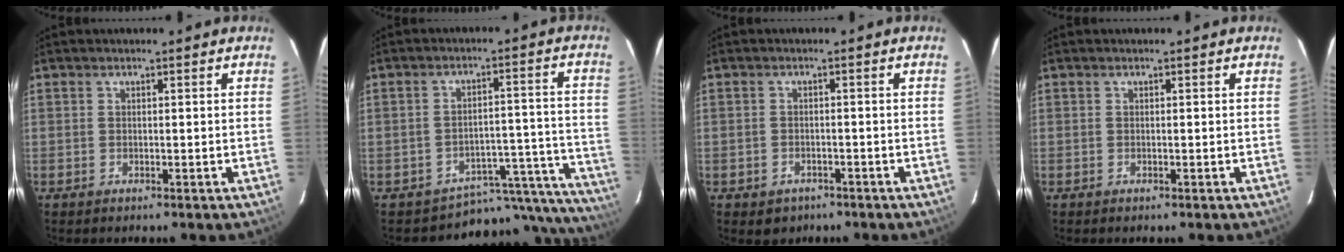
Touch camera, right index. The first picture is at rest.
{"total": 15.3, "force": [-13.8, 5.8, 3.1], "torque": [-0.014, 0.048, -0.180]}
{"total": 3.2, "force": [-1.9, 2.6, 0.7], "torque": [-0.022, 0.002, -0.021]}
{"total": 0.0}